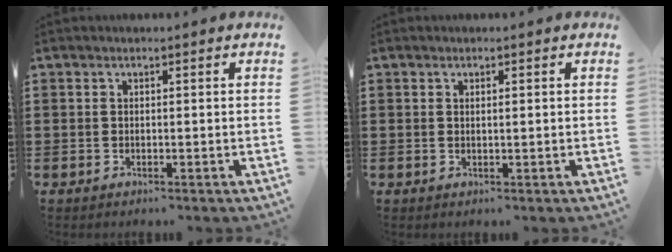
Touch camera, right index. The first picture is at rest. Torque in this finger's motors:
{"motor_torque": [-0.95, 1.19, -0.02, 0.00]}